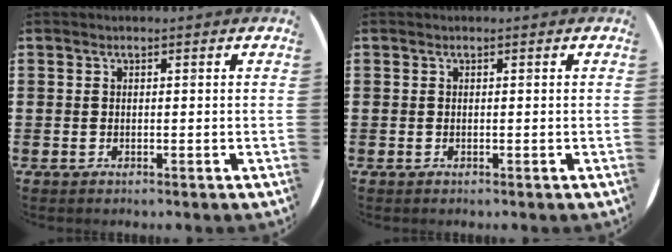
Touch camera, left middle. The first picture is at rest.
{"total": 0.0}